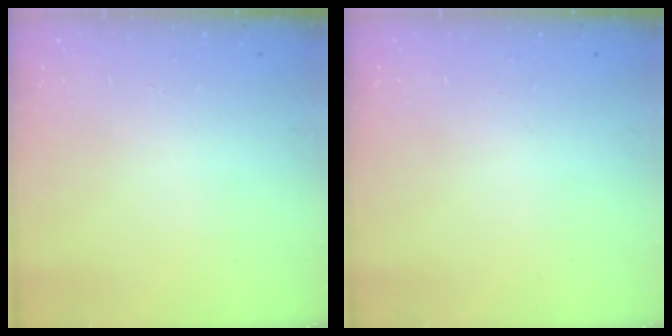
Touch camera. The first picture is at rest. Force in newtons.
{"total": 0.0}